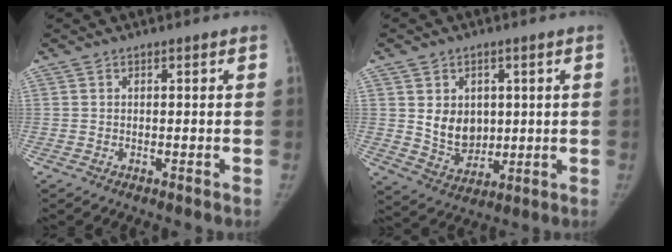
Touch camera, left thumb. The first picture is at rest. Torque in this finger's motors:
{"motor_torque": [0.05, 0.05, -0.03, 0.03, 0.02]}